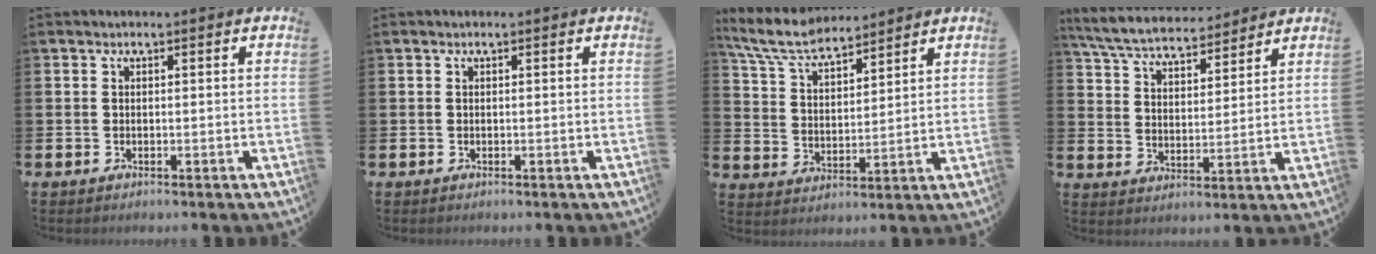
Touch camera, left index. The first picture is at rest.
{"total": 0.0}
{"total": 7.6, "force": [7.0, 1.8, 2.5], "torque": [-0.083, -0.029, 0.127]}
{"total": 6.7, "force": [6.4, 1.2, 1.5], "torque": [-0.063, -0.032, 0.116]}